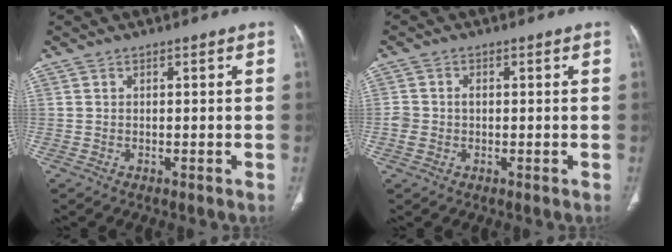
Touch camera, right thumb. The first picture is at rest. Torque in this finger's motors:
{"motor_torque": [0.65, 0.53, 0.22, 0.56, 0.00]}